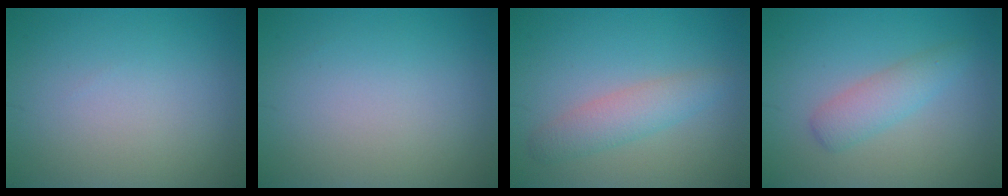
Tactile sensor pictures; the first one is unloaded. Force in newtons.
{"total": 0.0}
{"total": 2.8, "press": 2.8, "slide": 0.0}
{"total": 2.6, "press": 2.6, "slide": 0.1}